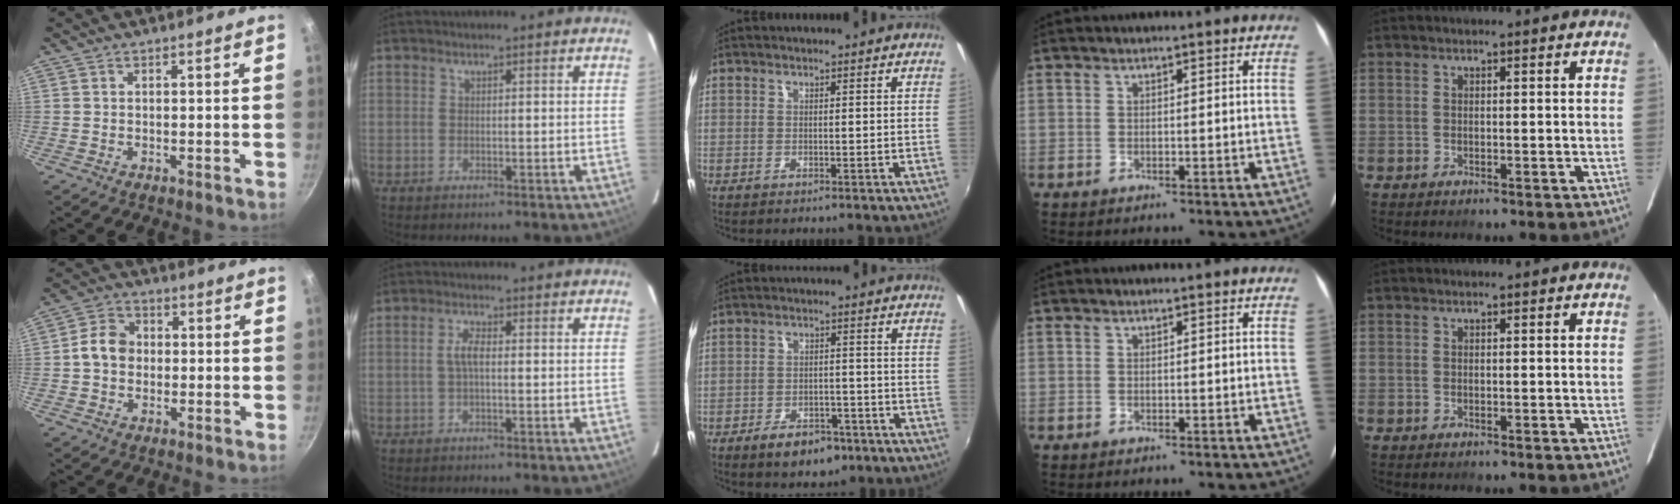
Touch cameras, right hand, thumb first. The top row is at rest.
{"thumb": {"total": 6.6, "force": [-0.2, 5.5, 3.6], "torque": [-0.037, 0.018, -0.017]}, "index": {"total": 2.8, "force": [-0.1, 0.9, 2.6], "torque": [-0.055, 0.006, -0.001]}, "middle": {"total": 7.6, "force": [-5.0, 4.2, 4.0], "torque": [-0.090, 0.001, -0.067]}}